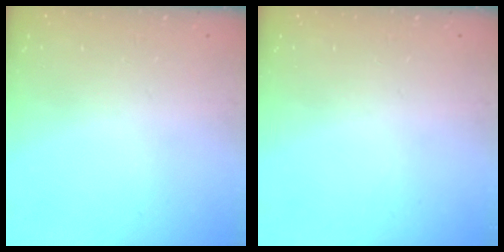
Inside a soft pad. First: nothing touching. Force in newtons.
{"total": 0.0}